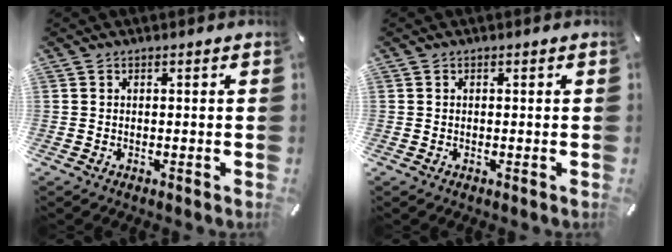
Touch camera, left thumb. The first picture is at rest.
{"total": 0.0}